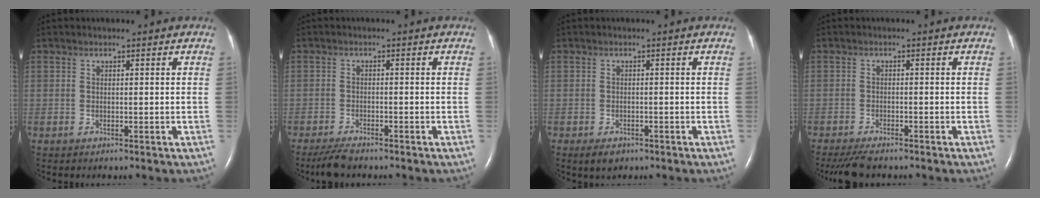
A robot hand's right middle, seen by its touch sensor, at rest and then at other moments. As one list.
[{"total": 3.6, "force": [-3.0, 0.7, 1.8], "torque": [-0.043, -0.010, -0.052]}, {"total": 2.6, "force": [-1.6, 1.4, 1.4], "torque": [-0.028, -0.003, -0.016]}, {"total": 5.2, "force": [-4.3, 1.2, 2.6], "torque": [-0.046, -0.013, -0.069]}]